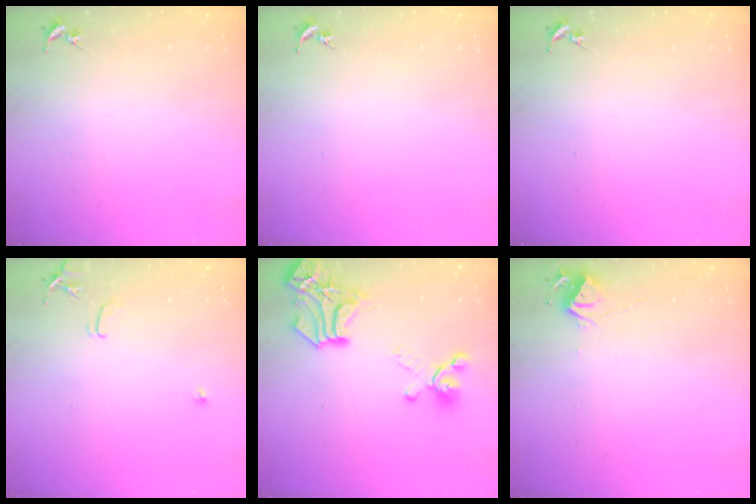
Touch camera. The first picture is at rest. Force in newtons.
{"total": 0.0}
{"total": 0.0}
{"total": 7.9, "press": 7.9, "slide": 0.7}
{"total": 19.7, "press": 19.7, "slide": 1.4}
{"total": 6.0, "press": 6.0, "slide": 0.7}